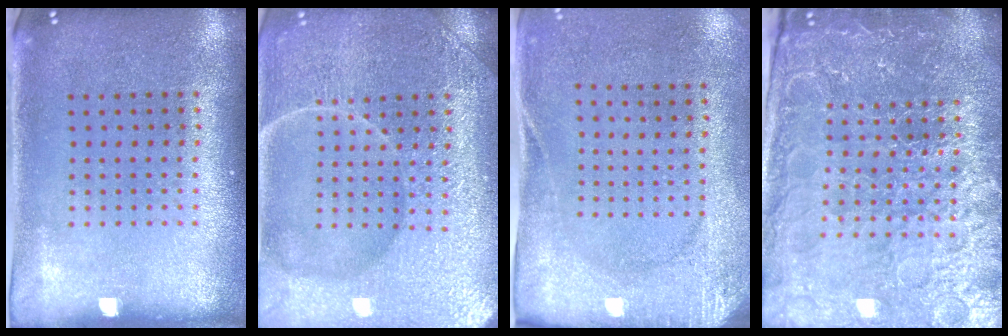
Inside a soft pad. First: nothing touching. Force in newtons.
{"total": 5.2, "press": 5.1, "slide": 0.6}
{"total": 2.7, "press": 2.1, "slide": 1.7}
{"total": 5.2, "press": 4.8, "slide": 1.9}